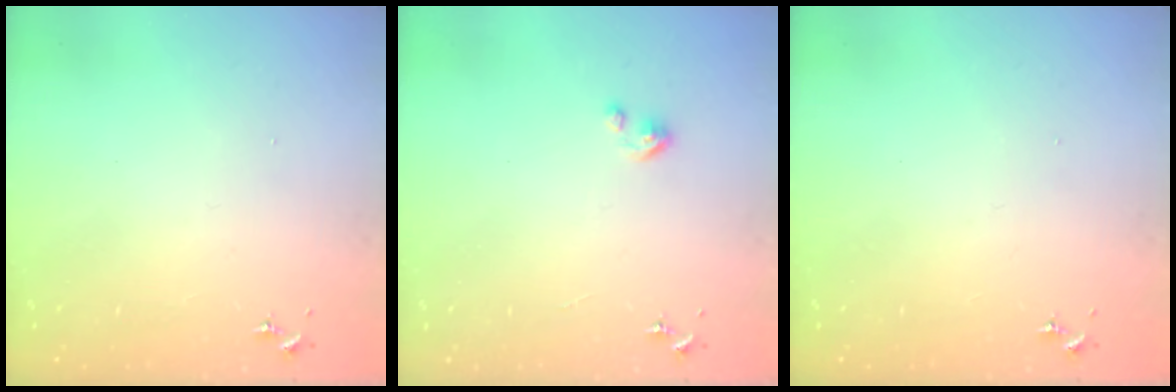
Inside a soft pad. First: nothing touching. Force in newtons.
{"total": 3.1, "press": 3.1, "slide": 0.3}
{"total": 0.0}